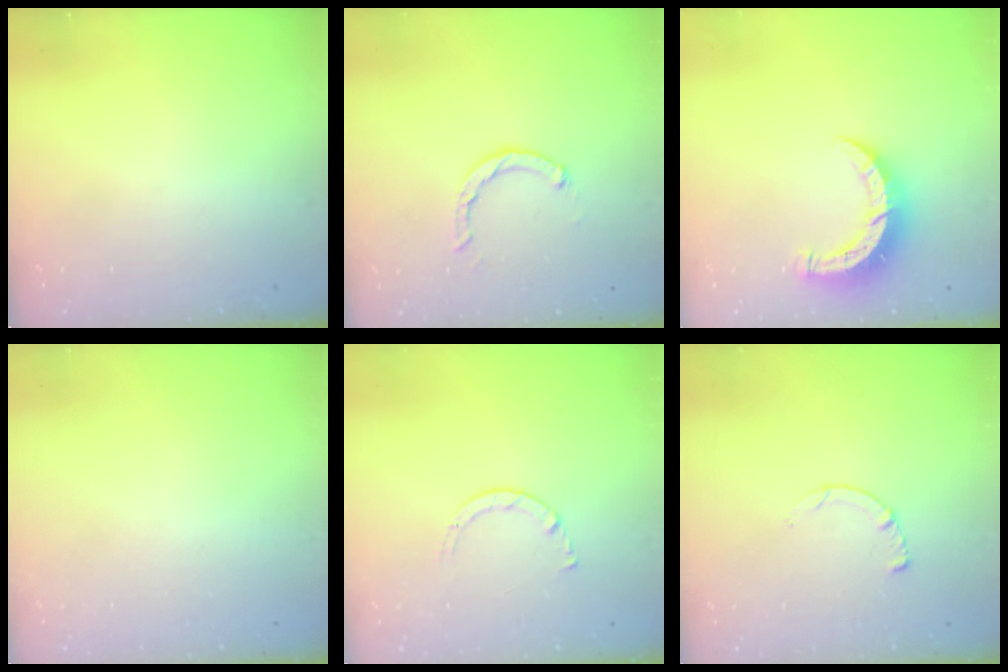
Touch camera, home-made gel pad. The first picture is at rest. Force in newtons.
{"total": 2.1, "press": 2.1, "slide": 0.3}
{"total": 8.3, "press": 8.3, "slide": 0.4}
{"total": 2.4, "press": 2.4, "slide": 0.2}
{"total": 2.7, "press": 2.7, "slide": 0.3}
{"total": 3.0, "press": 3.0, "slide": 0.3}